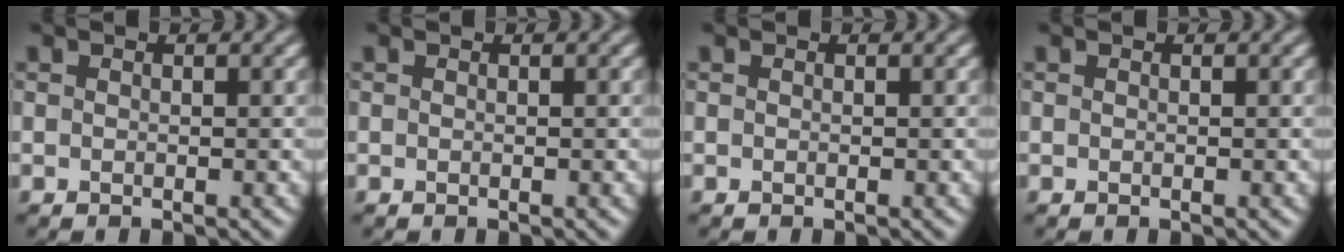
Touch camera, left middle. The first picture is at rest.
{"total": 0.0}
{"total": 0.0}
{"total": 0.0}